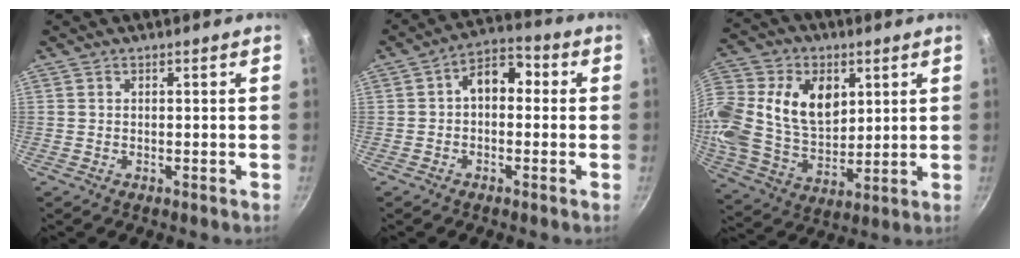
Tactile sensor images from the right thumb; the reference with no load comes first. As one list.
[{"total": 7.3, "force": [0.3, 5.1, 5.3], "torque": [-0.052, 0.024, -0.013]}, {"total": 24.7, "force": [6.8, 17.8, 15.8], "torque": [-0.342, 0.014, 0.124]}]